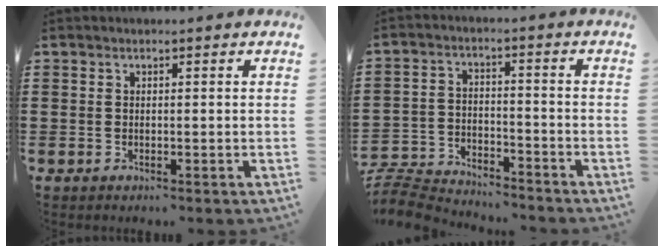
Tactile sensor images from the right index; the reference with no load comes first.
{"total": 6.7, "force": [-6.6, 1.1, 0.8], "torque": [-0.032, 0.010, -0.136]}